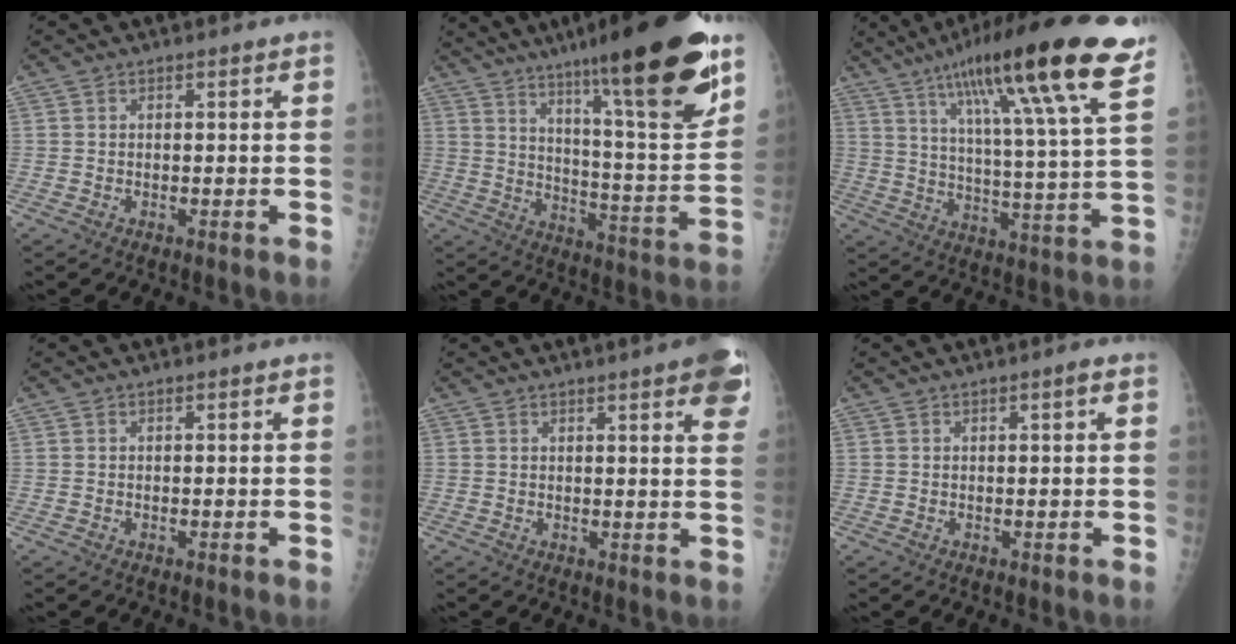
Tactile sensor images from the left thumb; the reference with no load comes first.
{"total": 25.4, "force": [15.8, 3.2, 19.6], "torque": [-0.272, -0.064, 0.248]}
{"total": 24.7, "force": [15.4, 2.0, 19.2], "torque": [-0.288, -0.044, 0.231]}
{"total": 0.0}
{"total": 9.3, "force": [5.0, 1.6, 7.7], "torque": [-0.074, -0.009, 0.051]}
{"total": 1.1, "force": [0.5, 0.2, 1.0], "torque": [-0.017, 0.001, 0.006]}